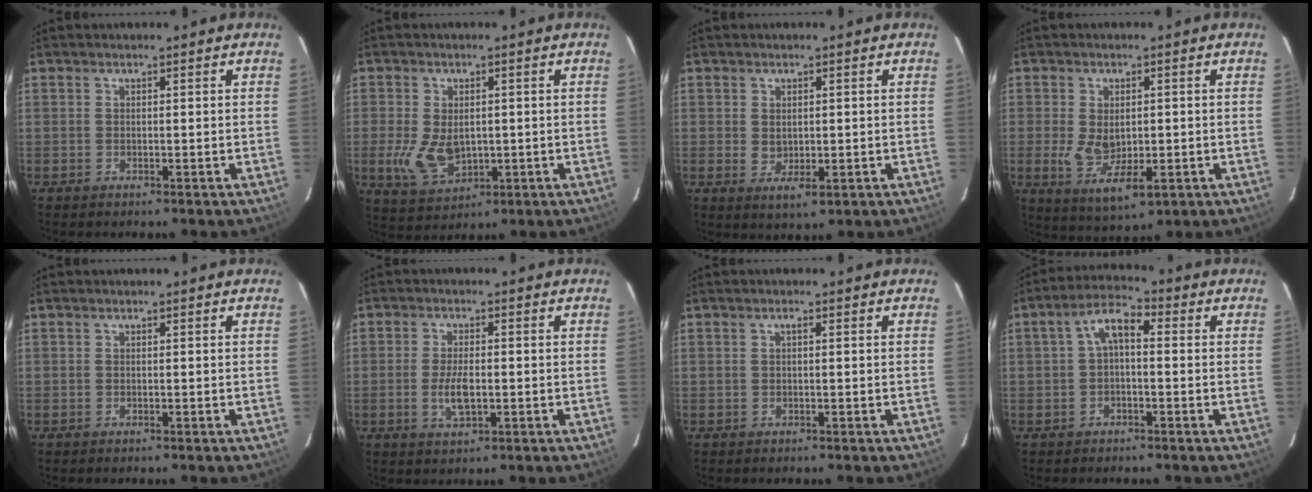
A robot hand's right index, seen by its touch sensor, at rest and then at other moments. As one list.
[{"total": 8.1, "force": [-0.9, 5.1, 6.2], "torque": [-0.138, -0.011, -0.004]}, {"total": 3.4, "force": [-0.2, 2.1, 2.7], "torque": [-0.042, -0.010, 0.002]}, {"total": 8.0, "force": [-1.5, 3.9, 6.8], "torque": [-0.133, -0.019, -0.018]}, {"total": 0.0}, {"total": 5.0, "force": [-1.0, 2.0, 4.4], "torque": [-0.088, -0.002, -0.017]}, {"total": 0.7, "force": [0.2, 0.1, 0.7], "torque": [-0.014, 0.005, 0.001]}, {"total": 5.1, "force": [-0.1, 2.3, 4.5], "torque": [-0.090, 0.022, -0.002]}]